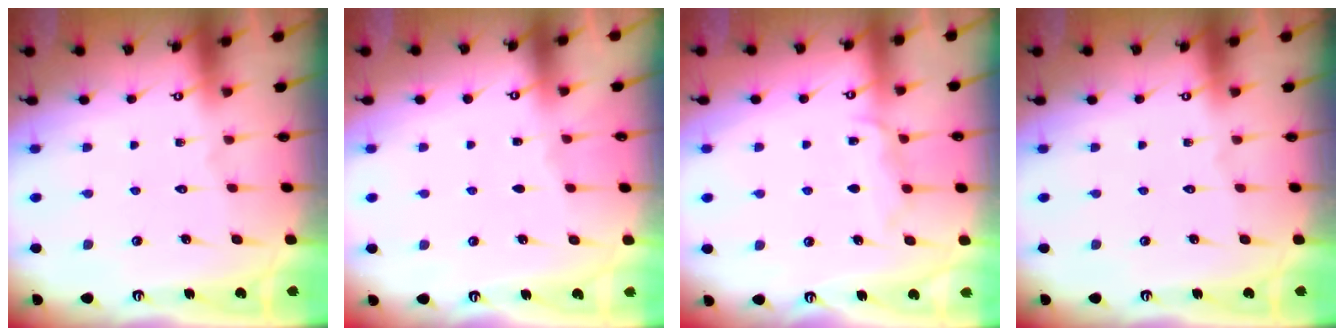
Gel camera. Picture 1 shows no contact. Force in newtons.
{"total": 0.0}
{"total": 6.7, "press": 6.6, "slide": 0.7}
{"total": 0.0}